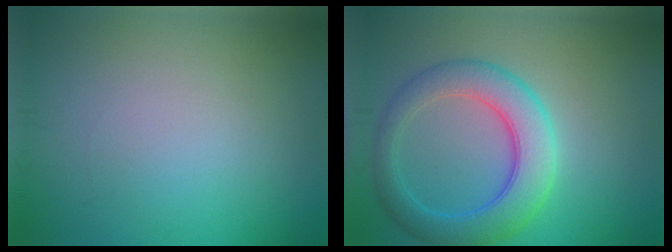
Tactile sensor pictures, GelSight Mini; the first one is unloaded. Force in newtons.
{"total": 6.2, "press": 6.2, "slide": 0.1}